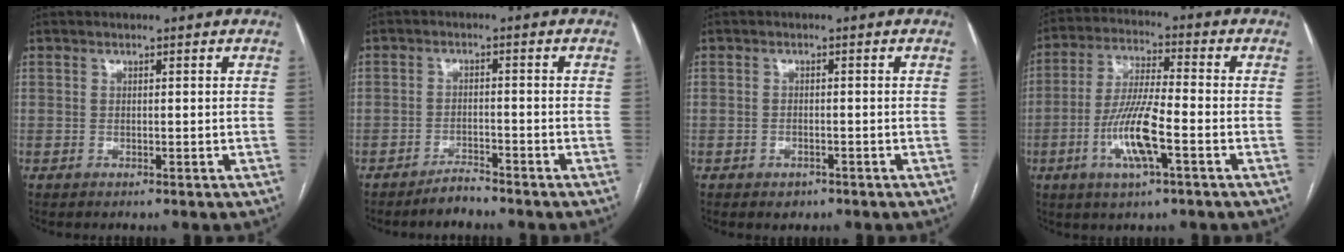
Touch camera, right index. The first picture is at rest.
{"total": 2.8, "force": [-2.7, 0.5, 0.7], "torque": [-0.009, -0.002, -0.046]}
{"total": 1.9, "force": [-1.1, 1.3, 0.7], "torque": [-0.010, 0.004, -0.009]}
{"total": 10.7, "force": [-3.6, 1.6, 10.0], "torque": [-0.201, -0.005, -0.068]}